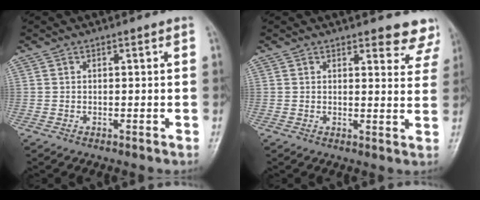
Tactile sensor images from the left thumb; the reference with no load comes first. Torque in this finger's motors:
{"motor_torque": [-0.03, 0.11, -0.13, -0.15, 0.02]}